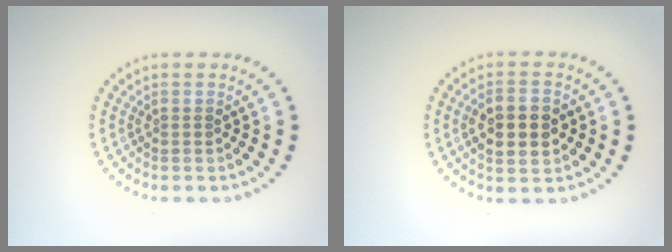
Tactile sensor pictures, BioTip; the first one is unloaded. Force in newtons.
{"total": 4.6, "press": 4.6, "slide": 0.2}